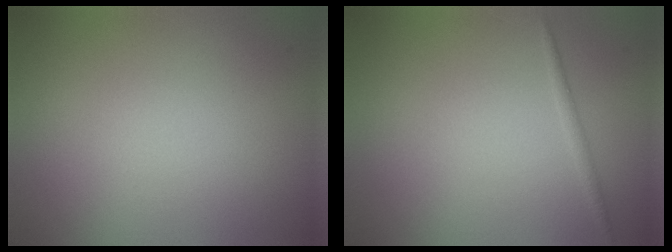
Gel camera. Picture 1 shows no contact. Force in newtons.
{"total": 0.8, "press": 0.8, "slide": 0.1}